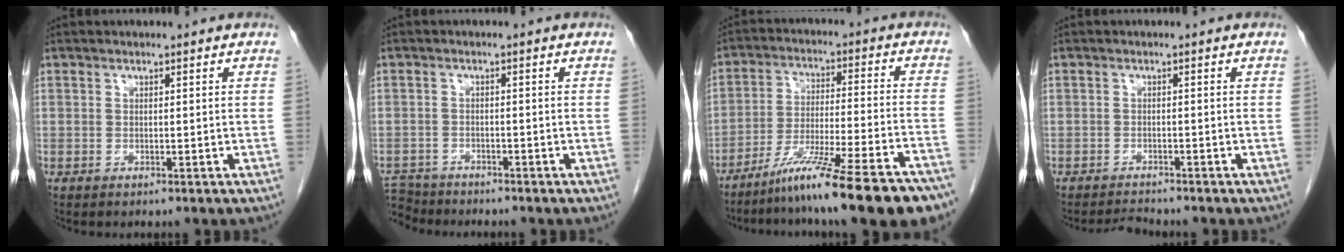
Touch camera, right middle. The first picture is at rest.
{"total": 5.5, "force": [-5.2, 1.8, 0.0], "torque": [-0.003, -0.002, -0.094]}
{"total": 19.8, "force": [-15.2, 0.7, 12.6], "torque": [-0.153, -0.012, -0.240]}
{"total": 1.9, "force": [-1.9, -0.3, -0.1], "torque": [-0.001, -0.012, -0.029]}